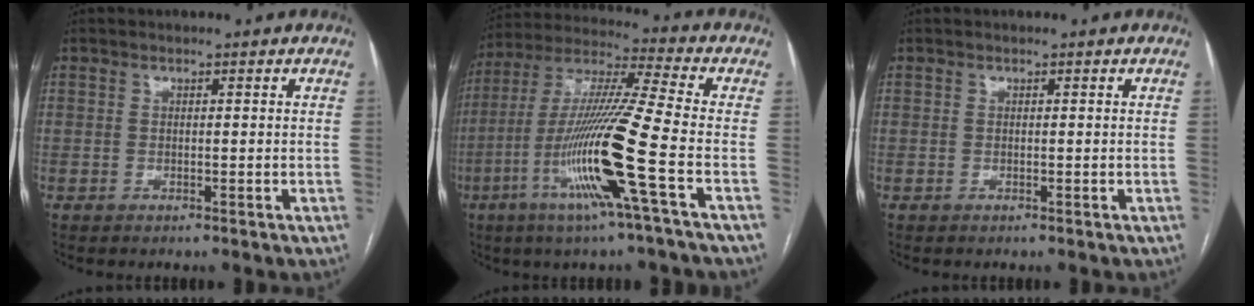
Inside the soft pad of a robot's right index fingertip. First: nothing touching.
{"total": 17.2, "force": [-5.9, -1.4, 16.1], "torque": [-0.323, -0.017, -0.120]}
{"total": 0.0}